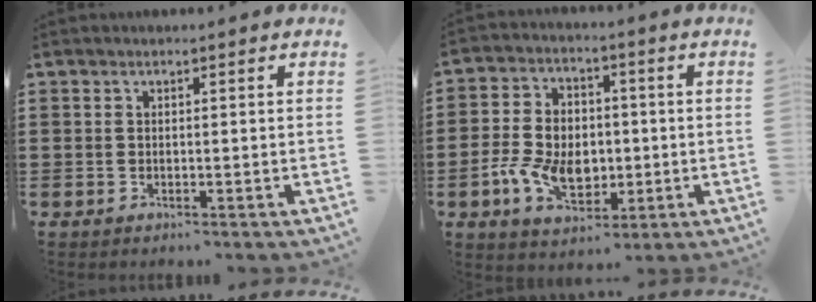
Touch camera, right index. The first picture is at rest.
{"total": 8.8, "force": [-1.7, 6.2, 6.1], "torque": [-0.138, 0.013, -0.030]}